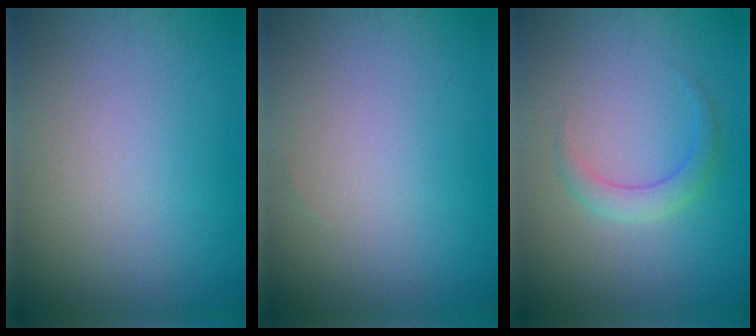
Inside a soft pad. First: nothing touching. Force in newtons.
{"total": 0.0}
{"total": 1.9, "press": 1.9, "slide": 0.1}